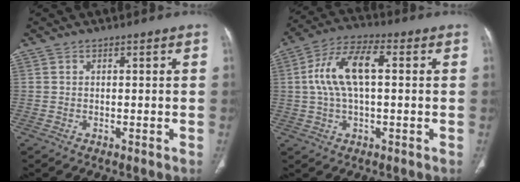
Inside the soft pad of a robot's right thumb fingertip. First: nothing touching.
{"total": 11.7, "force": [1.5, 5.4, 10.2], "torque": [-0.209, 0.030, 0.023]}